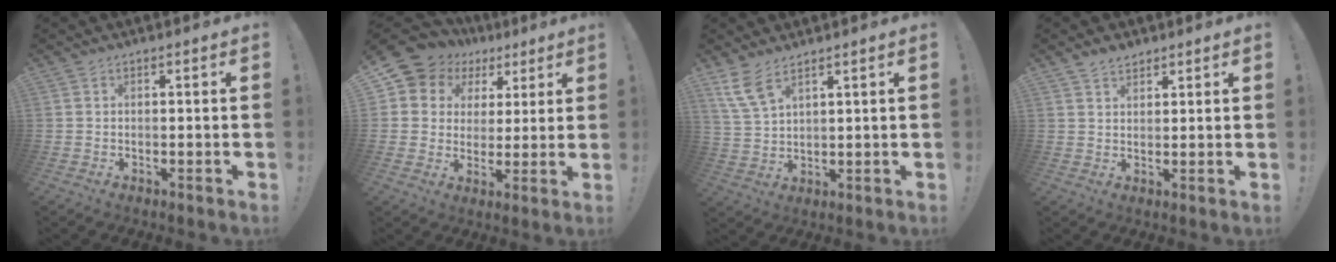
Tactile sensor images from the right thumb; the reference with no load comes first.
{"total": 8.8, "force": [4.4, 7.3, 2.2], "torque": [-0.045, -0.032, 0.087]}
{"total": 7.2, "force": [5.2, 2.5, 4.3], "torque": [-0.087, -0.021, 0.102]}
{"total": 3.5, "force": [3.0, 1.7, 0.9], "torque": [-0.013, -0.019, 0.055]}